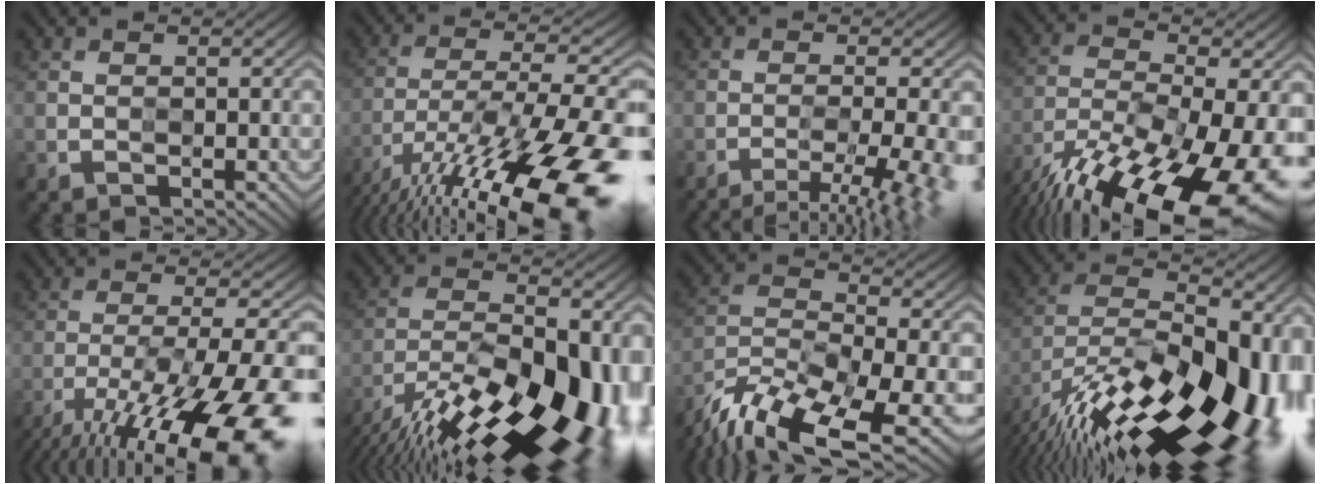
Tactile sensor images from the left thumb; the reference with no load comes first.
{"total": 19.9, "force": [-12.2, 5.6, 14.7], "torque": [-0.263, -0.013, -0.206]}
{"total": 8.1, "force": [-4.4, 1.5, 6.7], "torque": [-0.099, -0.002, -0.062]}
{"total": 20.5, "force": [-14.1, 7.5, 12.8], "torque": [-0.228, -0.036, -0.224]}
{"total": 18.6, "force": [-12.5, 4.6, 12.9], "torque": [-0.213, -0.037, -0.196]}
{"total": 21.5, "force": [-13.5, 8.2, 14.5], "torque": [-0.214, -0.023, -0.215]}
{"total": 17.0, "force": [-12.8, 5.2, 9.9], "torque": [-0.215, -0.034, -0.213]}
{"total": 20.5, "force": [-10.9, 8.5, 15.2], "torque": [-0.230, -0.008, -0.178]}